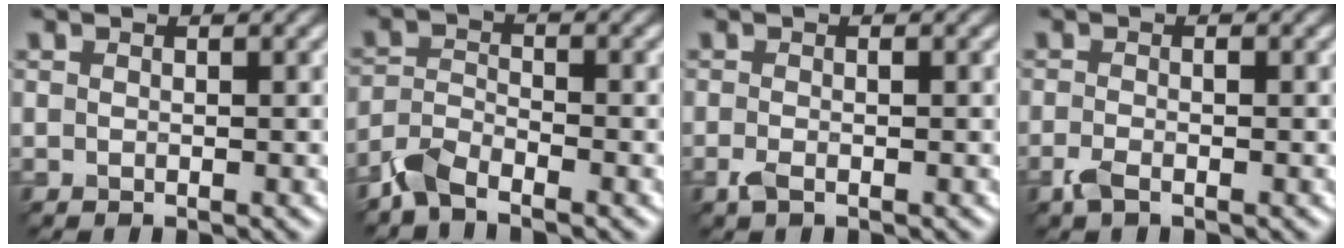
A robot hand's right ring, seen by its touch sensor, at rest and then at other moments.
{"total": 3.3, "force": [-2.8, 1.2, 1.4], "torque": [-0.026, 0.000, -0.069]}
{"total": 0.9, "force": [-0.4, 0.2, 0.7], "torque": [-0.020, -0.001, -0.018]}
{"total": 1.2, "force": [-0.7, 0.3, 0.9], "torque": [-0.025, -0.002, -0.026]}